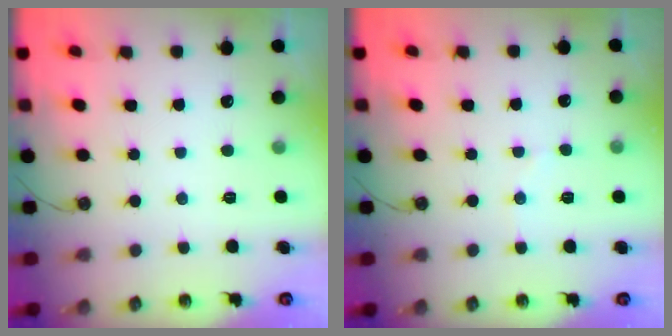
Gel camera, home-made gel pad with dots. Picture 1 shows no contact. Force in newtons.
{"total": 4.2, "press": 4.2, "slide": 0.4}